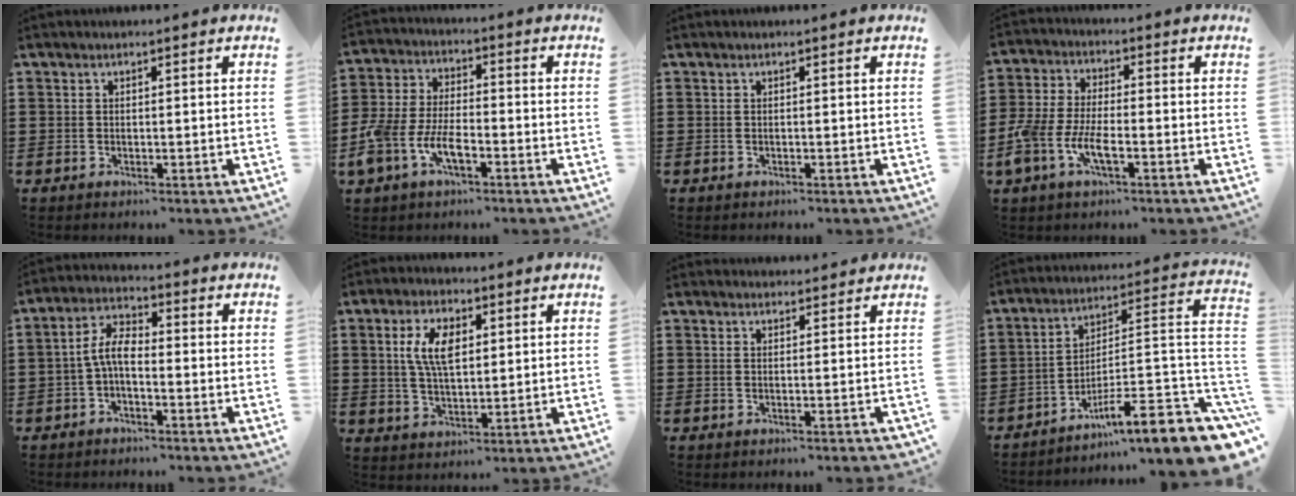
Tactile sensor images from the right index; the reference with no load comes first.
{"total": 7.3, "force": [-3.5, 3.6, 5.4], "torque": [-0.139, -0.003, -0.071]}
{"total": 0.0}
{"total": 6.5, "force": [-3.1, 2.5, 5.2], "torque": [-0.138, -0.011, -0.064]}
{"total": 4.8, "force": [-1.2, 1.9, 4.2], "torque": [-0.098, 0.005, -0.030]}
{"total": 6.5, "force": [1.9, 3.2, 5.4], "torque": [-0.116, 0.013, 0.032]}
{"total": 0.8, "force": [0.8, 0.0, -0.1], "torque": [-0.002, 0.000, 0.016]}
{"total": 11.7, "force": [-8.0, 2.0, 8.3], "torque": [-0.113, 0.010, -0.148]}